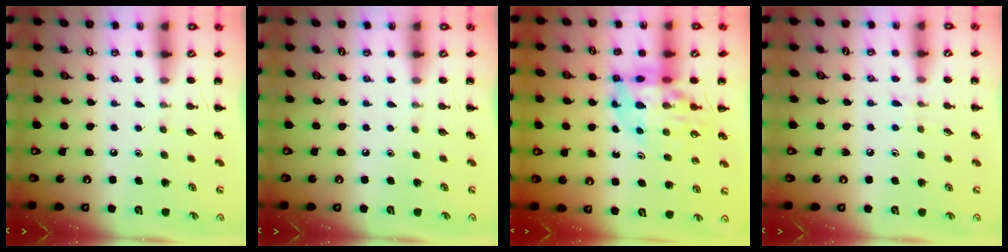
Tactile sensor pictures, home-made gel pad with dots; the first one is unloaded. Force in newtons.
{"total": 0.0}
{"total": 13.5, "press": 13.0, "slide": 3.4}
{"total": 6.0, "press": 5.5, "slide": 2.3}